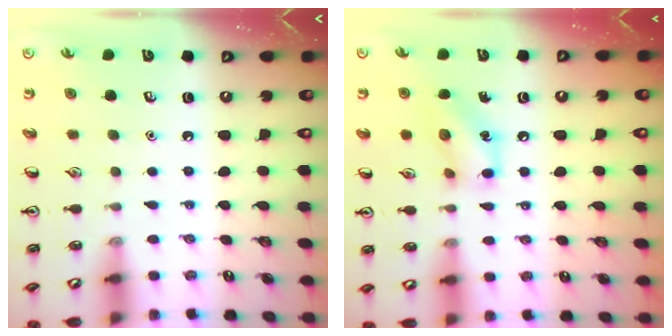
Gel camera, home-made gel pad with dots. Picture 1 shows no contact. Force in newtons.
{"total": 10.8, "press": 10.7, "slide": 1.5}